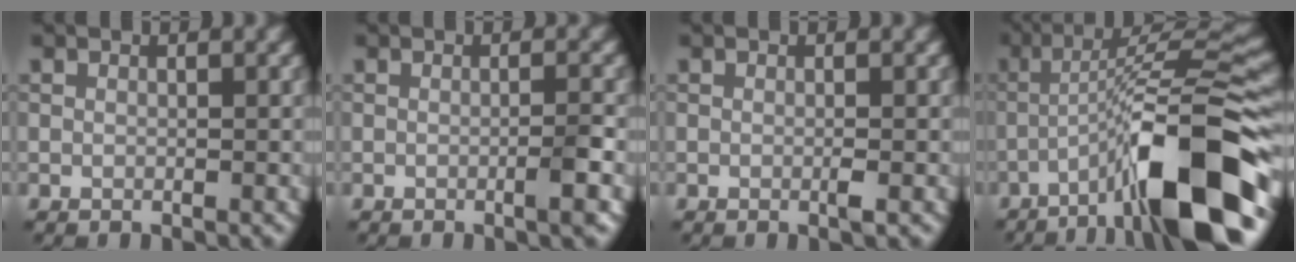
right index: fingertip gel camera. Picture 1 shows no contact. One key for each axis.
{"total": 1.8, "fx": -0.5, "fy": 0.1, "fz": 1.7, "tx": -0.025, "ty": 0.003, "tz": -0.013}
{"total": 0.7, "fx": -0.2, "fy": 0.0, "fz": 0.6, "tx": -0.013, "ty": -0.001, "tz": -0.004}
{"total": 13.1, "fx": -6.7, "fy": 2.4, "fz": 10.9, "tx": -0.162, "ty": 0.023, "tz": -0.107}